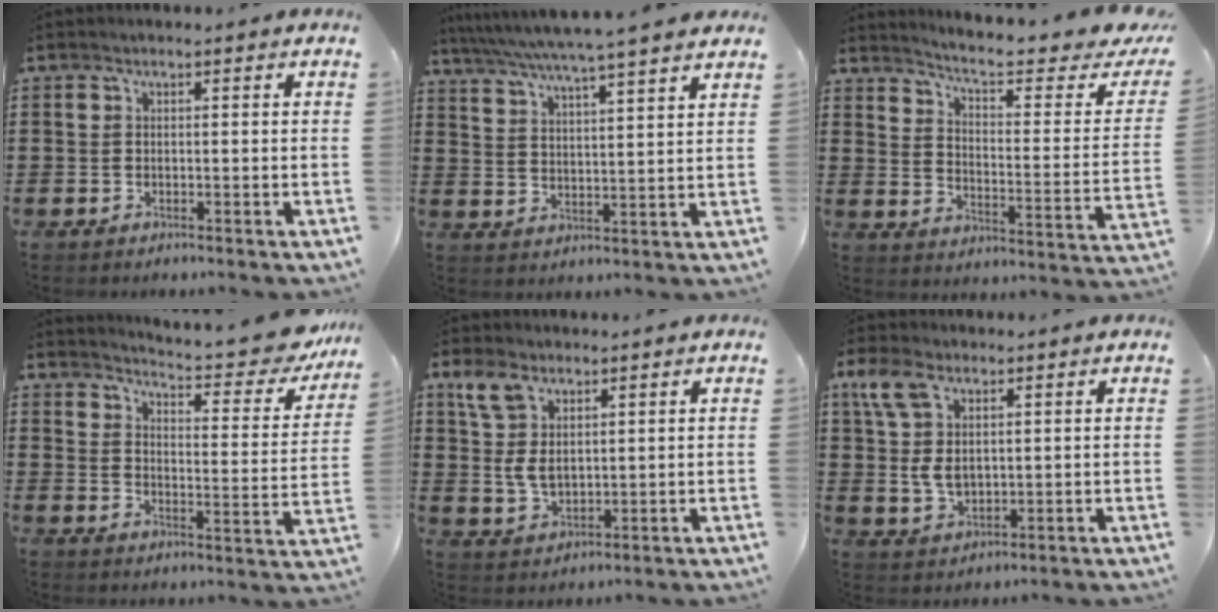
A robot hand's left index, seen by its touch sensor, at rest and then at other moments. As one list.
[{"total": 5.5, "force": [4.9, -1.0, 2.4], "torque": [-0.065, -0.034, 0.081]}, {"total": 5.1, "force": [4.0, 0.1, 3.2], "torque": [-0.072, -0.035, 0.058]}, {"total": 5.5, "force": [5.1, 0.0, 2.1], "torque": [-0.043, -0.052, 0.079]}, {"total": 6.6, "force": [2.7, 4.2, 4.4], "torque": [-0.105, 0.012, 0.047]}, {"total": 7.6, "force": [2.6, 4.7, 5.3], "torque": [-0.138, 0.008, 0.044]}]